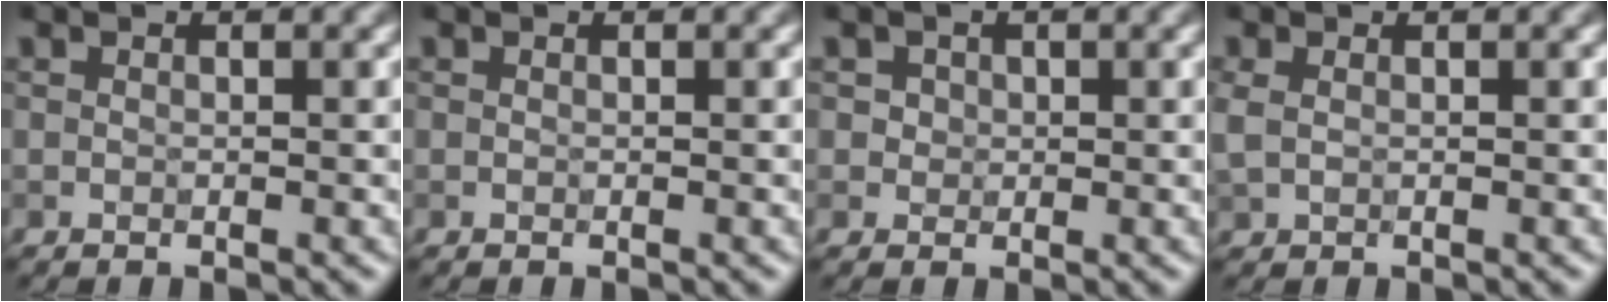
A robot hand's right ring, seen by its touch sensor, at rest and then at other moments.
{"total": 0.0}
{"total": 1.4, "force": [0.5, 1.2, 0.4], "torque": [-0.005, -0.002, 0.017]}
{"total": 1.4, "force": [0.3, 1.0, 0.9], "torque": [-0.025, 0.001, 0.008]}